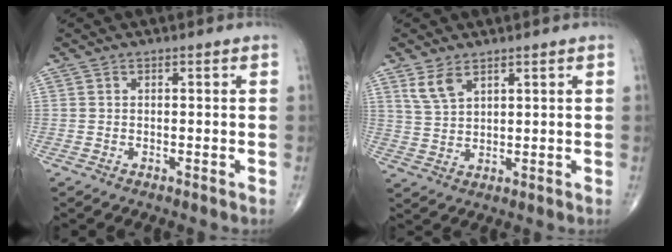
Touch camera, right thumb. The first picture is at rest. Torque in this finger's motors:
{"motor_torque": [-0.25, 0.28, 0.05, -0.05, 0.04]}